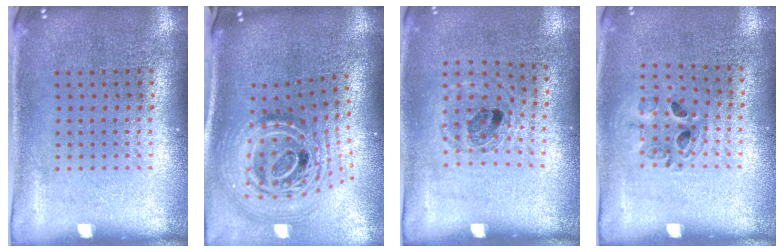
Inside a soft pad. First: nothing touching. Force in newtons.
{"total": 3.0, "press": 2.1, "slide": 2.2}
{"total": 0.9, "press": 0.9, "slide": 0.3}
{"total": 1.0, "press": 1.0, "slide": 0.1}